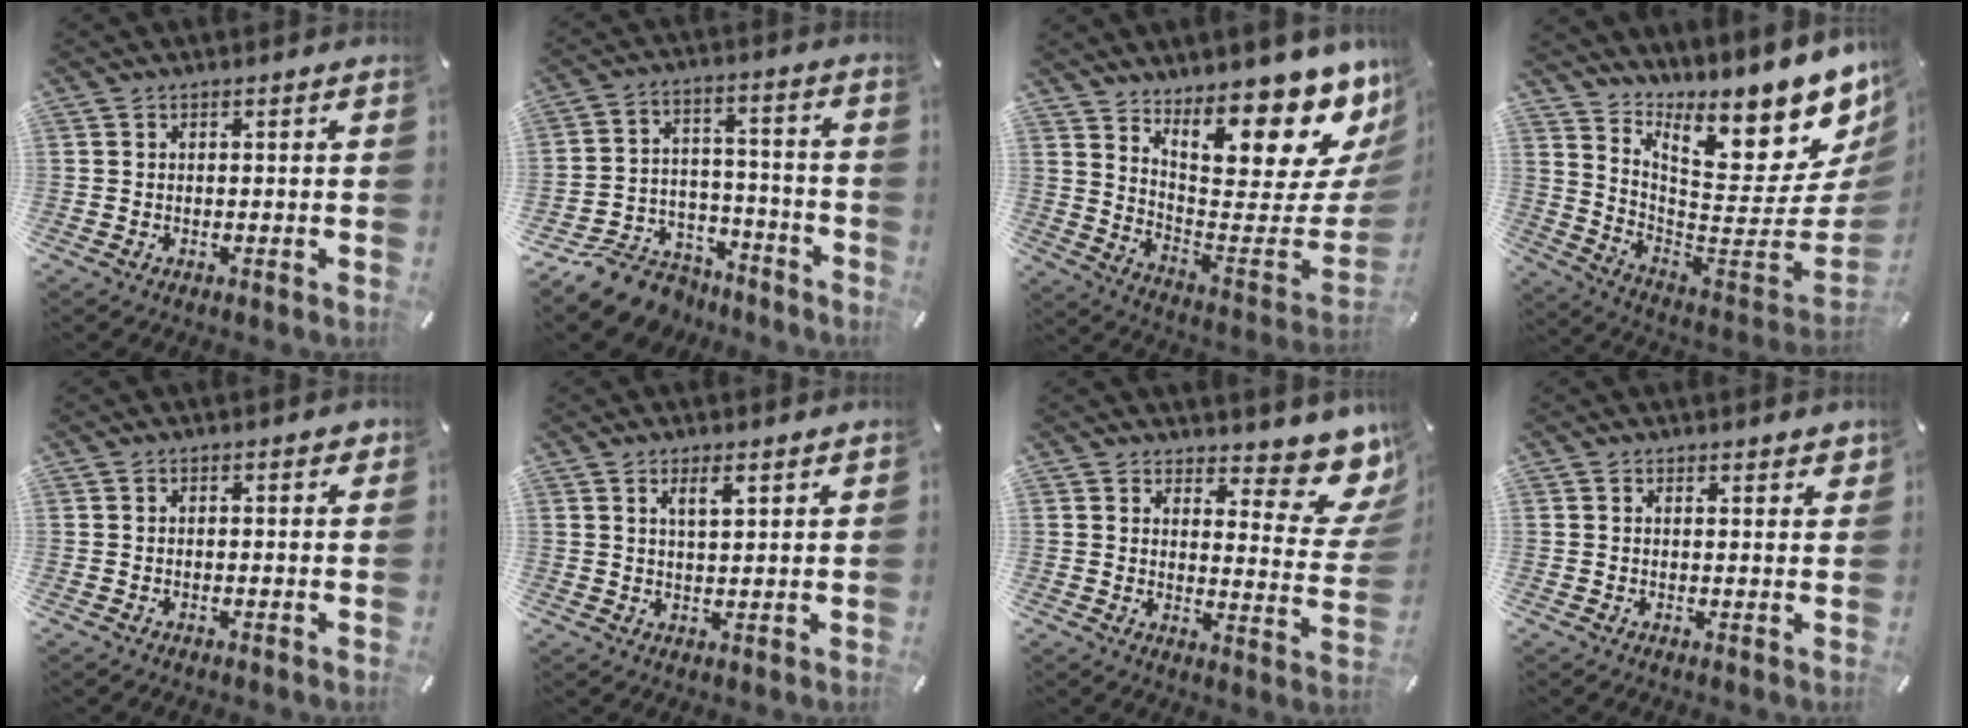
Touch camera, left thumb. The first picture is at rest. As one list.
[{"total": 12.2, "force": [-9.0, 7.3, 3.5], "torque": [-0.046, 0.068, -0.157]}, {"total": 19.0, "force": [14.7, 6.0, 10.5], "torque": [-0.092, -0.141, 0.231]}, {"total": 16.8, "force": [13.3, 4.8, 9.1], "torque": [-0.101, -0.142, 0.212]}, {"total": 0.7, "force": [0.2, 0.5, 0.4], "torque": [-0.001, 0.000, 0.001]}, {"total": 4.0, "force": [2.4, 1.4, 2.9], "torque": [-0.046, -0.006, 0.039]}, {"total": 11.2, "force": [8.3, 4.6, 6.0], "torque": [-0.061, -0.081, 0.144]}, {"total": 1.6, "force": [1.4, 0.6, 0.4], "torque": [0.000, -0.005, 0.026]}]